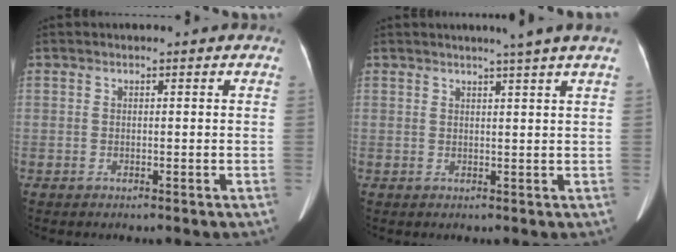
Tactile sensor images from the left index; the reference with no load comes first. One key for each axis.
{"total": 4.0, "fx": 3.2, "fy": -1.3, "fz": 2.1, "tx": -0.027, "ty": -0.003, "tz": 0.038}